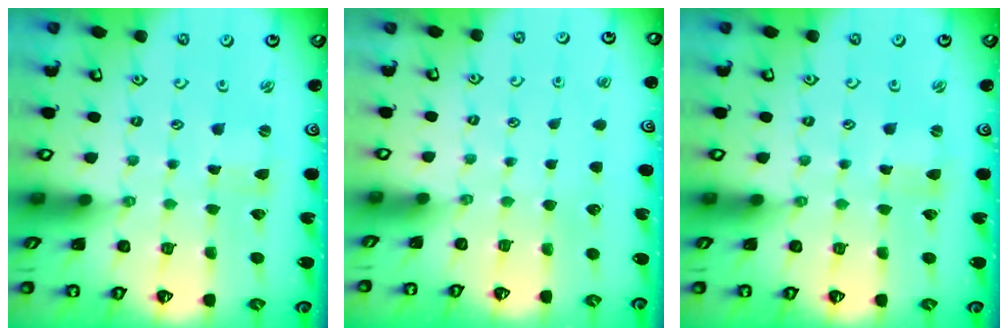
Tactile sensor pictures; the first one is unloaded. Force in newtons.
{"total": 0.0}
{"total": 0.0}